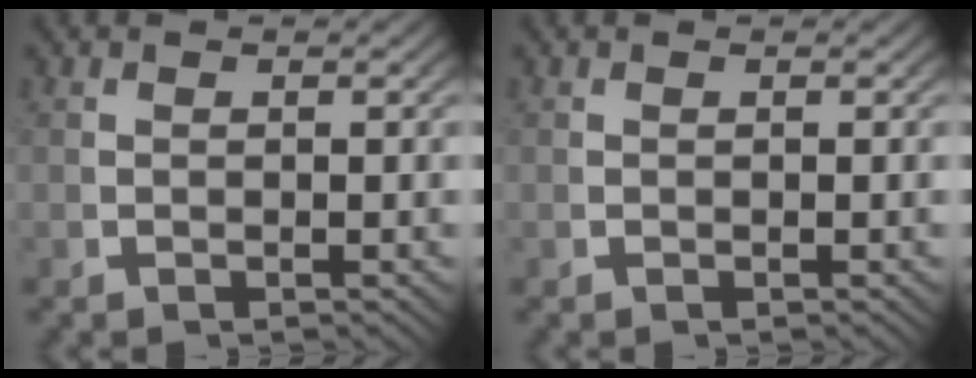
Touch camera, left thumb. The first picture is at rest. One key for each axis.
{"total": 0.0}